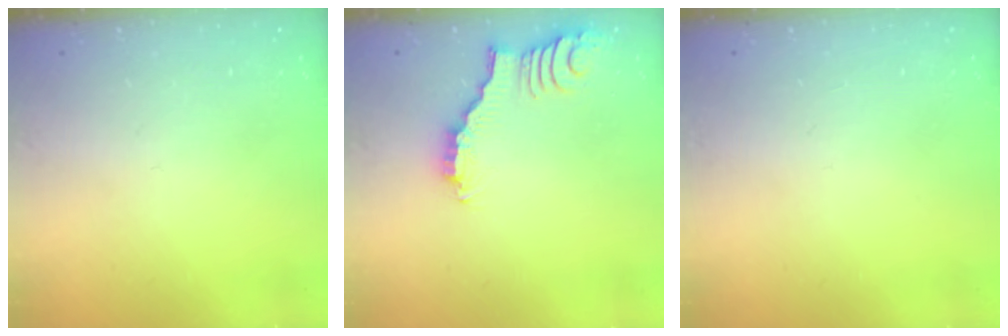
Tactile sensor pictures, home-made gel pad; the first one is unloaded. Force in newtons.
{"total": 3.7, "press": 3.7, "slide": 0.4}
{"total": 0.0}